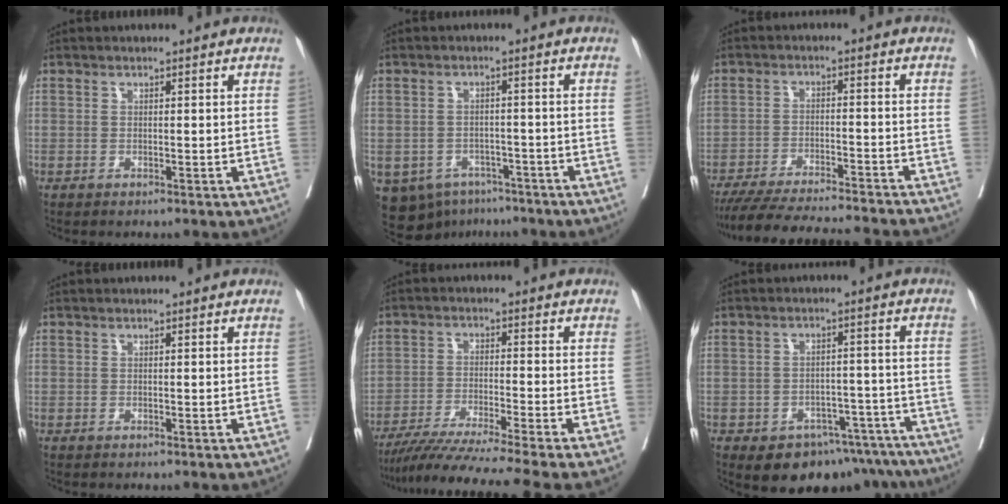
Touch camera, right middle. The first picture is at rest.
{"total": 10.6, "force": [-6.5, 7.6, 3.6], "torque": [-0.080, 0.004, -0.082]}
{"total": 18.4, "force": [-17.0, 0.3, 7.1], "torque": [-0.114, -0.032, -0.248]}
{"total": 0.0}
{"total": 14.0, "force": [-11.7, -2.5, 7.3], "torque": [-0.108, -0.033, -0.188]}
{"total": 12.4, "force": [-9.6, 6.9, 4.0], "torque": [-0.022, 0.033, -0.115]}